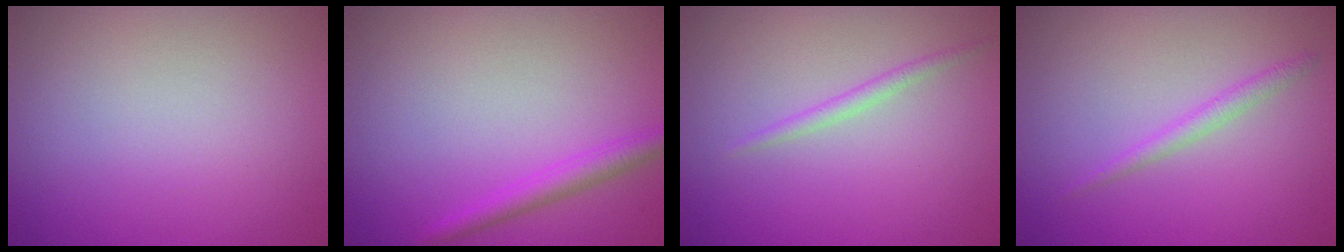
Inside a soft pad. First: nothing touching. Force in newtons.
{"total": 2.1, "press": 2.0, "slide": 0.2}
{"total": 1.1, "press": 1.1, "slide": 0.0}
{"total": 1.4, "press": 1.4, "slide": 0.0}